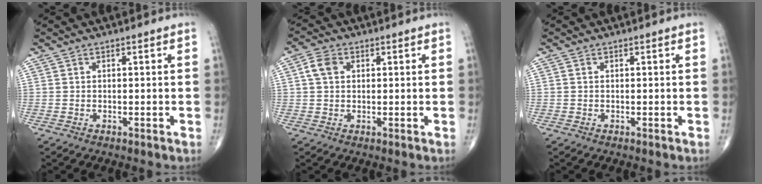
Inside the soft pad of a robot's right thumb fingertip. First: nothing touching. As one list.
[{"total": 4.0, "force": [1.0, 2.9, 2.5], "torque": [-0.048, 0.008, 0.017]}, {"total": 0.0}]